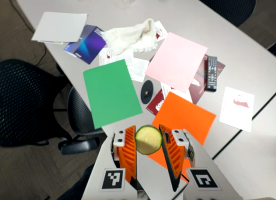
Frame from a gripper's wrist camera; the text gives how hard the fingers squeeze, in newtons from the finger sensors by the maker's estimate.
{"total": 12.5, "left": 13.0, "right": 11.9}